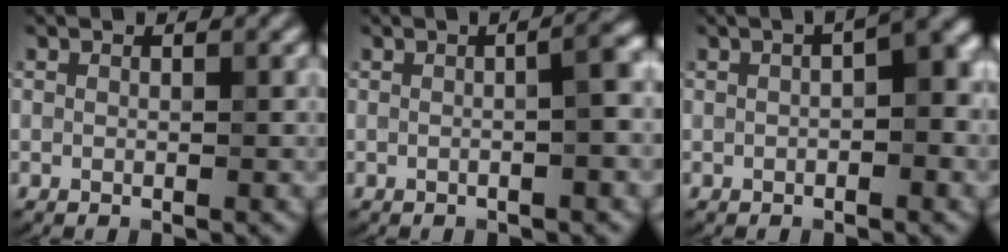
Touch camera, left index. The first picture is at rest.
{"total": 3.9, "force": [-0.1, 1.1, 3.7], "torque": [-0.032, 0.016, -0.003]}
{"total": 4.5, "force": [0.1, 1.4, 4.2], "torque": [-0.054, 0.013, 0.002]}